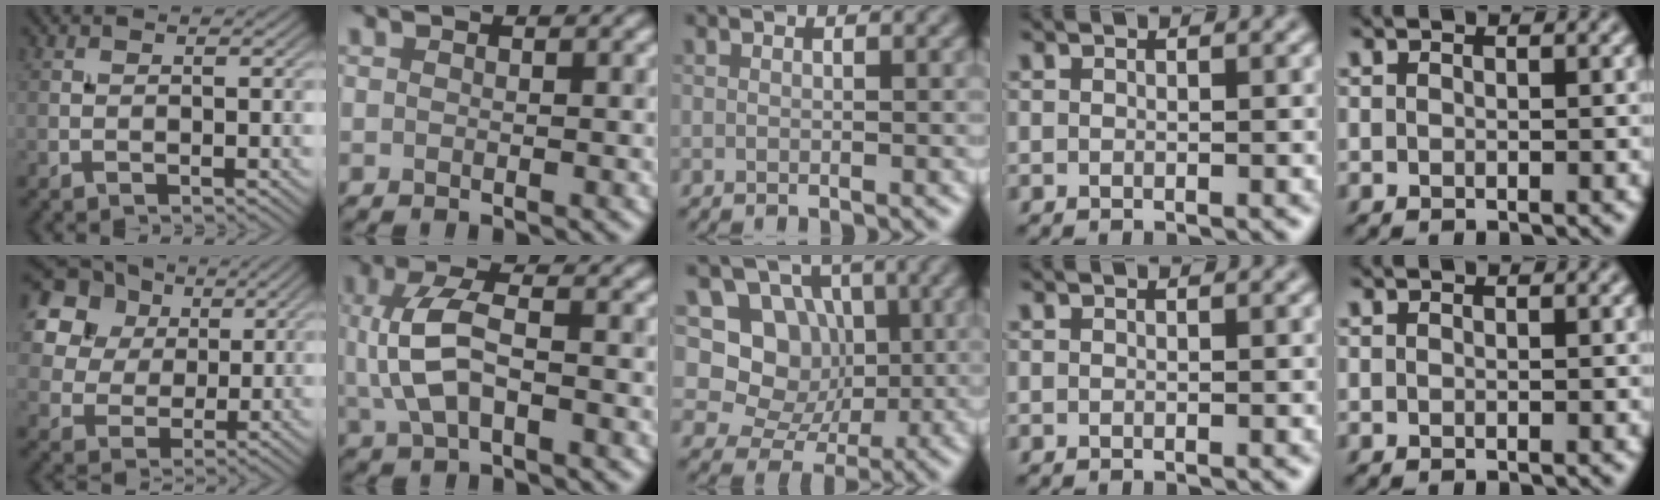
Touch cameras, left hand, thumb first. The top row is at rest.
{"thumb": {"total": 15.0, "force": [7.3, 11.3, 6.5], "torque": [-0.206, 0.026, 0.167]}, "index": {"total": 5.2, "force": [0.1, 2.7, 4.5], "torque": [-0.102, 0.001, 0.001]}, "middle": {"total": 7.5, "force": [1.6, 6.6, 3.1], "torque": [-0.037, 0.004, 0.007]}}